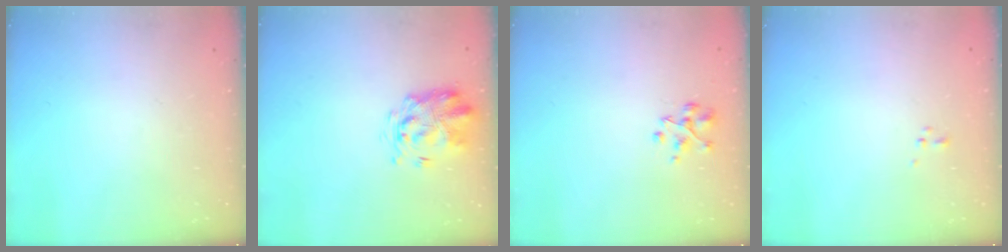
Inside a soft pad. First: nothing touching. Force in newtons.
{"total": 3.1, "press": 3.0, "slide": 0.9}
{"total": 2.8, "press": 2.8, "slide": 0.2}
{"total": 0.0}